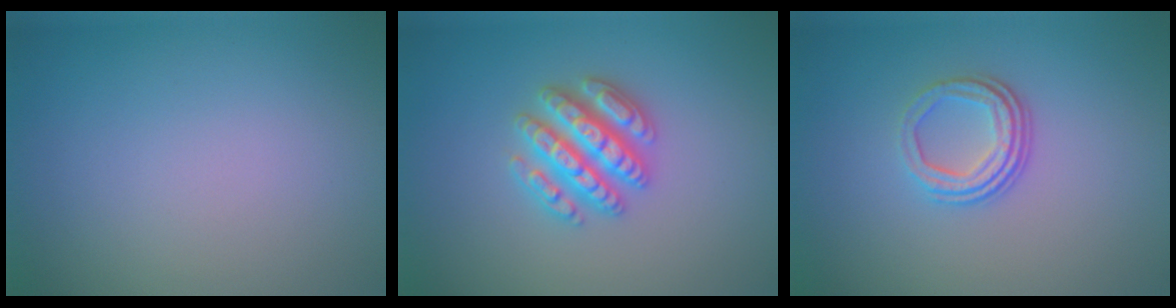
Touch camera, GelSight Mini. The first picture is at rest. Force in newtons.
{"total": 4.7, "press": 4.6, "slide": 0.9}
{"total": 3.3, "press": 2.4, "slide": 2.3}